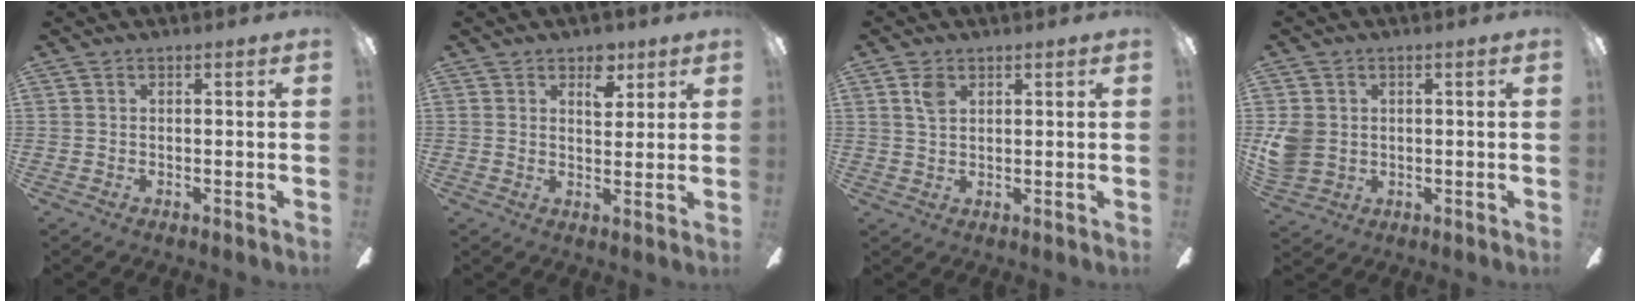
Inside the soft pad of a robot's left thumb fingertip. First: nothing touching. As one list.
[{"total": 5.9, "force": [3.7, 3.3, 3.3], "torque": [-0.025, -0.014, 0.059]}, {"total": 3.7, "force": [2.1, 2.1, 2.3], "torque": [-0.044, 0.000, 0.036]}, {"total": 5.8, "force": [0.8, 5.2, 2.3], "torque": [-0.055, 0.011, 0.018]}]